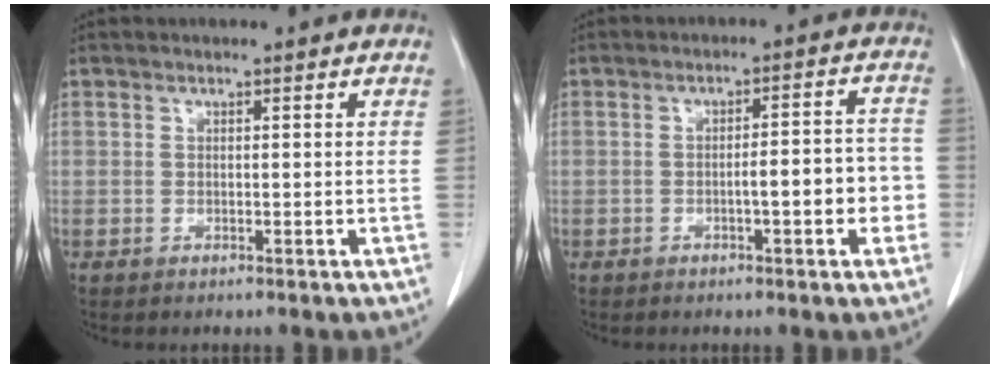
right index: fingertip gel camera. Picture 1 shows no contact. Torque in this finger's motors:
{"motor_torque": [1.02, -0.42, 0.48, 0.08]}